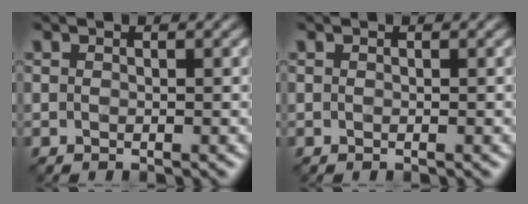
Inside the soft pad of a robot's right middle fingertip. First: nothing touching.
{"total": 0.0}